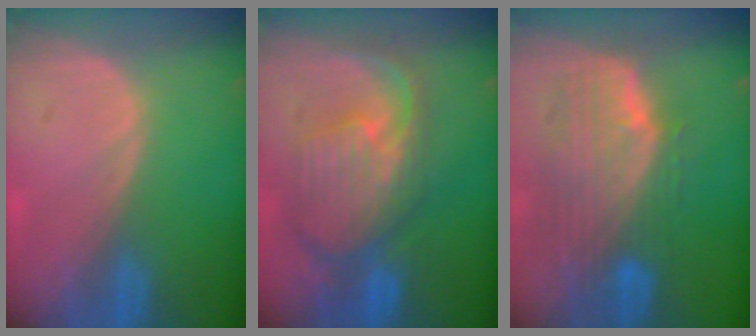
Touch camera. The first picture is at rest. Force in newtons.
{"total": 10.6, "press": 9.5, "slide": 4.8}
{"total": 10.0, "press": 8.9, "slide": 4.6}